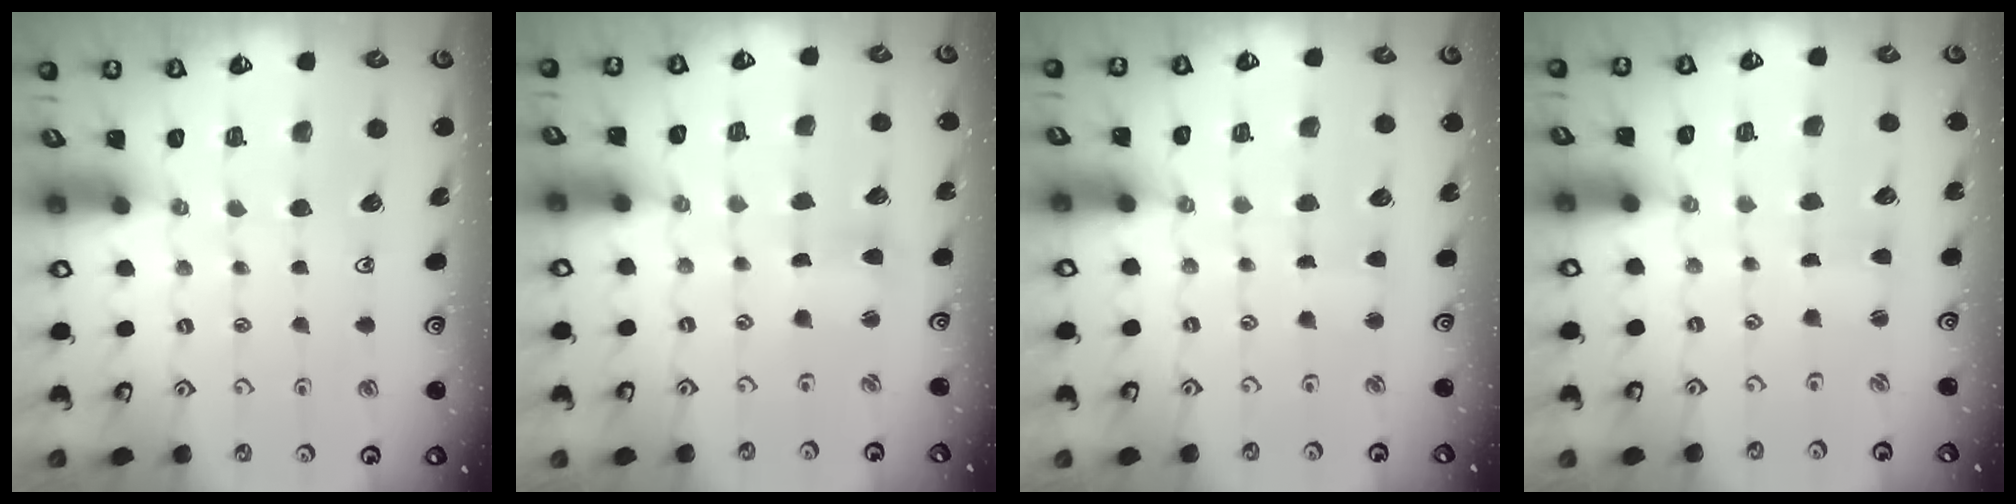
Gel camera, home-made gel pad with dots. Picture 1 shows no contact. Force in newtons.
{"total": 2.9, "press": 2.9, "slide": 0.3}
{"total": 2.1, "press": 2.1, "slide": 0.2}
{"total": 0.7, "press": 0.7, "slide": 0.1}